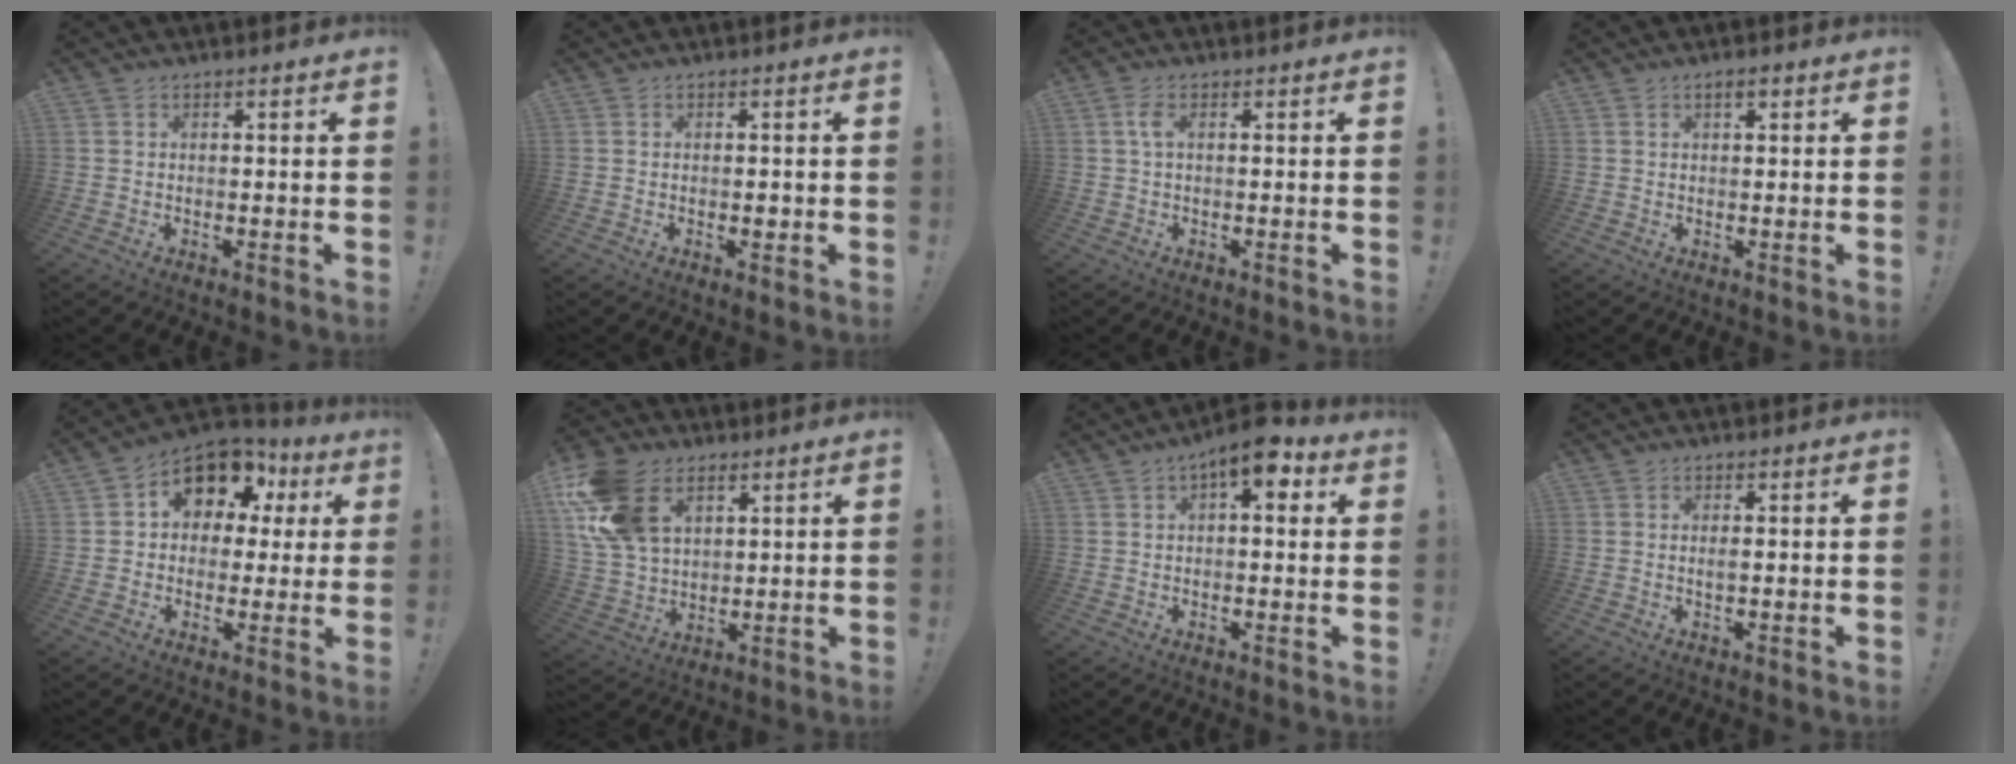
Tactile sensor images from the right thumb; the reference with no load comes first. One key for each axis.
{"total": 1.1, "fx": -0.3, "fy": 0.8, "fz": 0.8, "tx": -0.009, "ty": 0.002, "tz": -0.005}
{"total": 2.9, "fx": 0.3, "fy": 0.9, "fz": 2.7, "tx": -0.055, "ty": 0.006, "tz": 0.005}
{"total": 1.9, "fx": 1.2, "fy": 0.7, "fz": 1.4, "tx": -0.024, "ty": 0.000, "tz": 0.019}
{"total": 12.1, "fx": 6.0, "fy": 8.5, "fz": 6.3, "tx": -0.096, "ty": -0.036, "tz": 0.112}
{"total": 18.0, "fx": 7.5, "fy": 12.2, "fz": 10.9, "tx": -0.214, "ty": -0.022, "tz": 0.143}
{"total": 7.4, "fx": 3.1, "fy": 2.8, "fz": 6.1, "tx": -0.081, "ty": -0.011, "tz": 0.046}
{"total": 1.2, "fx": 0.0, "fy": 0.1, "fz": 1.2, "tx": -0.019, "ty": -0.003, "tz": -0.001}